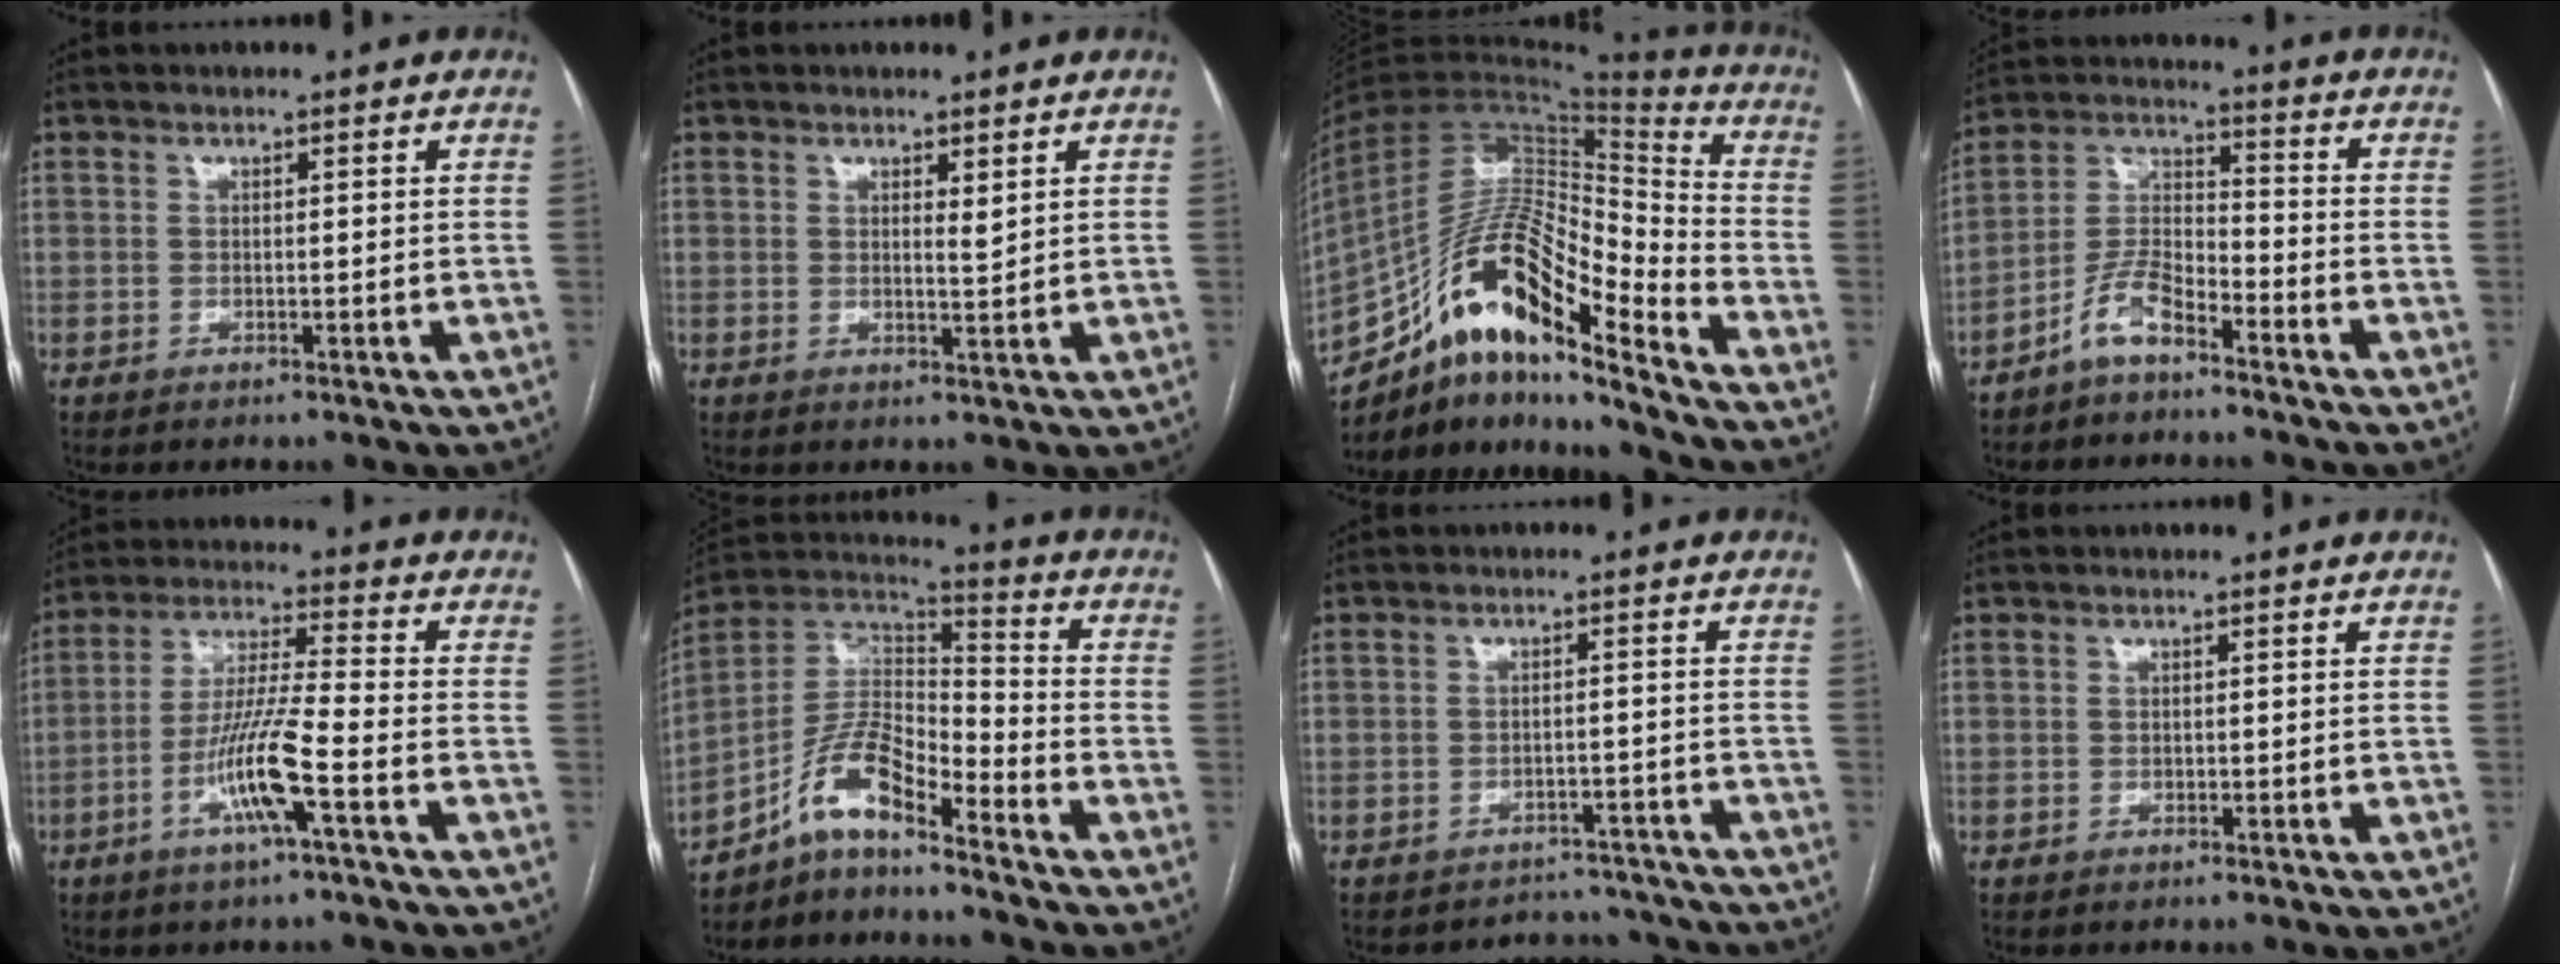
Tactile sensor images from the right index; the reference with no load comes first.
{"total": 1.4, "force": [0.8, 0.2, 1.2], "torque": [-0.023, -0.009, 0.016]}
{"total": 18.7, "force": [-12.0, 3.9, 13.9], "torque": [-0.258, 0.031, -0.205]}
{"total": 7.0, "force": [-5.1, 2.1, 4.2], "torque": [-0.098, 0.006, -0.104]}
{"total": 10.1, "force": [-4.2, 0.0, 9.2], "torque": [-0.182, -0.001, -0.084]}
{"total": 9.8, "force": [-7.3, 2.3, 6.2], "torque": [-0.130, 0.032, -0.137]}
{"total": 7.5, "force": [-7.1, 2.3, -0.8], "torque": [0.020, 0.023, -0.080]}
{"total": 0.0}